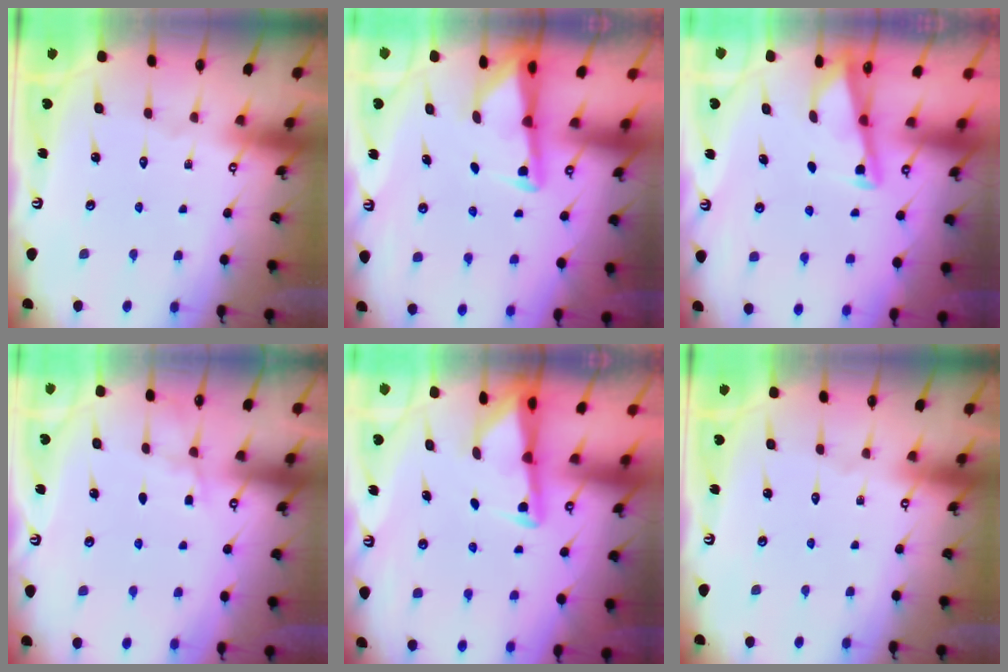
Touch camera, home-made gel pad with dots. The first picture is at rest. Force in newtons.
{"total": 3.0, "press": 3.0, "slide": 0.3}
{"total": 3.0, "press": 3.0, "slide": 0.3}
{"total": 4.0, "press": 4.0, "slide": 0.5}
{"total": 3.0, "press": 3.0, "slide": 0.3}
{"total": 0.0}